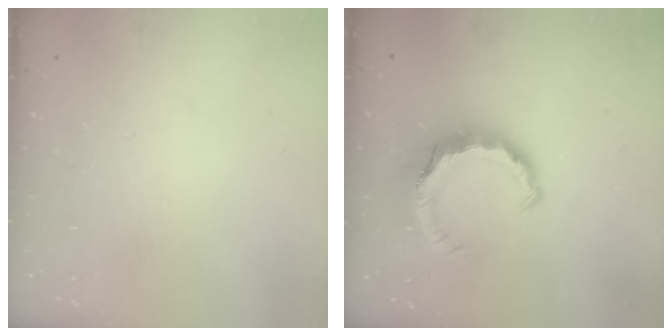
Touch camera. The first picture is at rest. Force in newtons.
{"total": 8.6, "press": 8.5, "slide": 1.1}